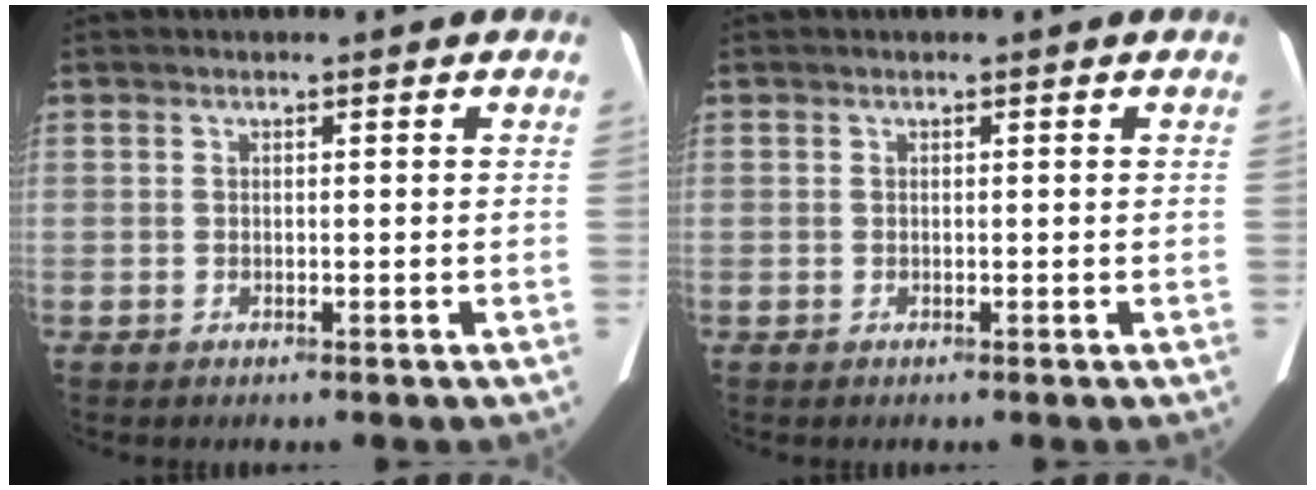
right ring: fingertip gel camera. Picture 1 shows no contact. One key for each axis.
{"total": 0.0}